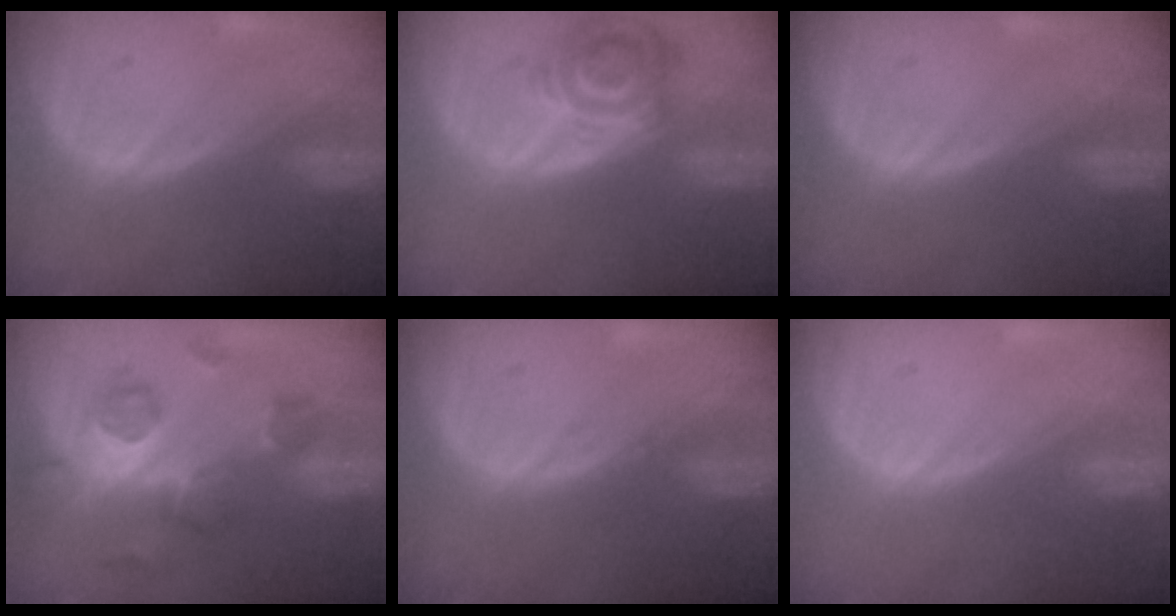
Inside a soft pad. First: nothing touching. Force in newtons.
{"total": 6.8, "press": 6.5, "slide": 2.0}
{"total": 0.0}
{"total": 8.1, "press": 7.4, "slide": 3.3}
{"total": 0.5, "press": 0.5, "slide": 0.2}
{"total": 0.0}